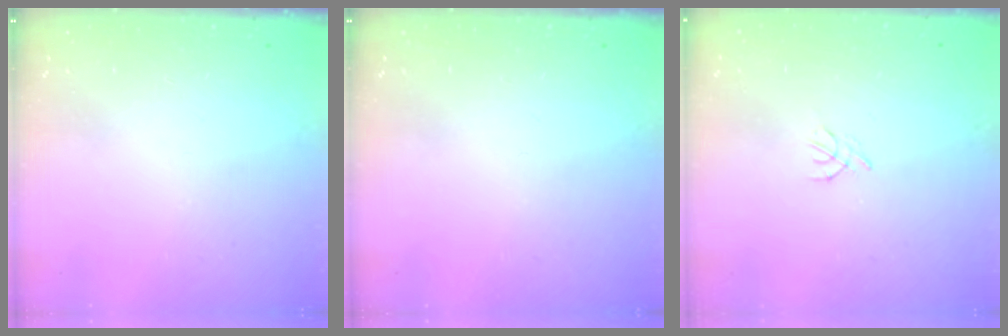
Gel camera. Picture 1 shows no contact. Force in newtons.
{"total": 0.0}
{"total": 0.8, "press": 0.7, "slide": 0.3}